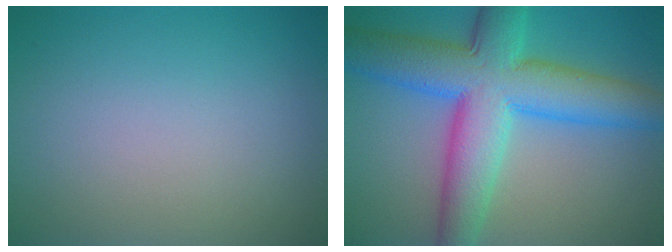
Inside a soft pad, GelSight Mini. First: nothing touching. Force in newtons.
{"total": 11.1, "press": 11.1, "slide": 0.2}